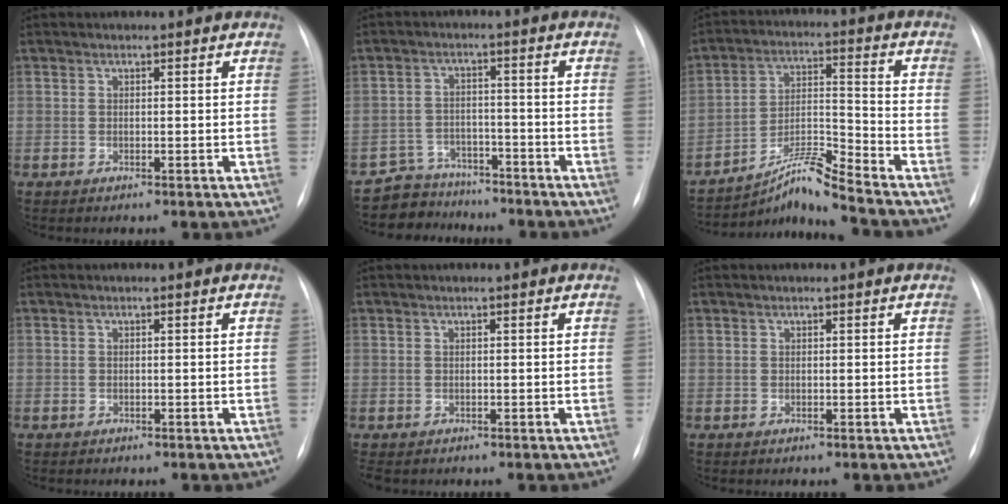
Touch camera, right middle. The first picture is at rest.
{"total": 6.7, "force": [-5.9, 3.2, -0.8], "torque": [0.019, 0.024, -0.098]}
{"total": 8.3, "force": [-7.5, -2.2, 2.6], "torque": [-0.059, 0.005, -0.133]}
{"total": 0.0}
{"total": 1.3, "force": [-1.0, 0.7, 0.4], "torque": [-0.005, 0.000, -0.012]}
{"total": 0.0}